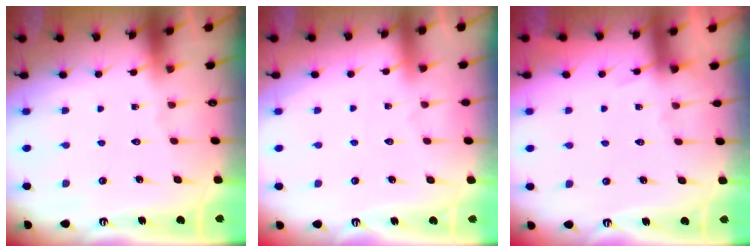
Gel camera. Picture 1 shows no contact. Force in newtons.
{"total": 1.8, "press": 1.7, "slide": 0.2}
{"total": 3.8, "press": 3.7, "slide": 0.6}